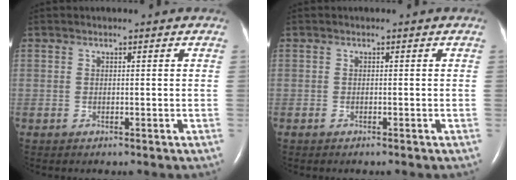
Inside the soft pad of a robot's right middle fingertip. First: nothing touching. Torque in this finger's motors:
{"motor_torque": [-0.33, 0.05, 0.01, 0.00]}